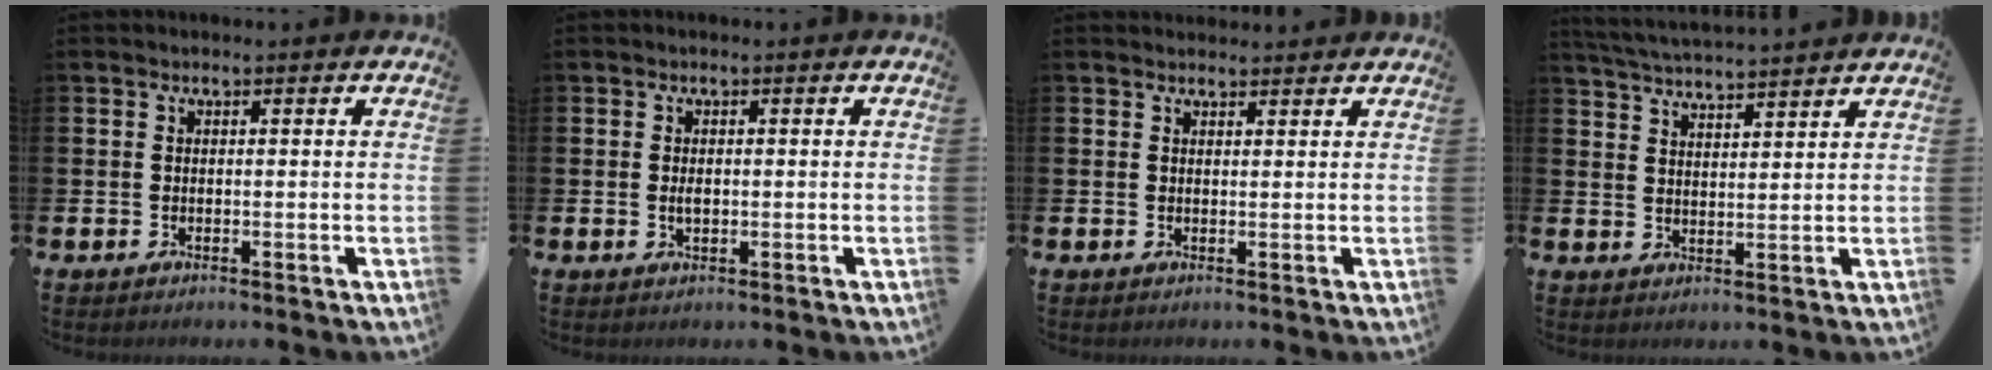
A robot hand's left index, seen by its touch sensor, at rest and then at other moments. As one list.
[{"total": 1.3, "force": [0.1, 0.7, 1.1], "torque": [-0.019, 0.003, 0.000]}, {"total": 1.5, "force": [1.4, 0.3, 0.0], "torque": [0.009, -0.006, 0.025]}, {"total": 4.5, "force": [4.5, -0.3, 0.3], "torque": [-0.024, -0.027, 0.081]}]